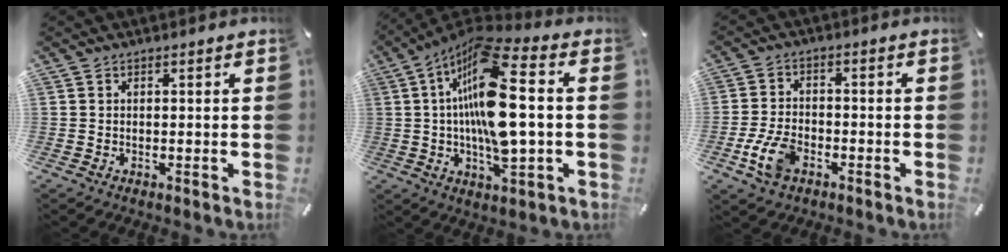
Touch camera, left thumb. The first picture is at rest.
{"total": 19.6, "force": [1.9, 6.1, 18.5], "torque": [-0.364, -0.008, 0.020]}
{"total": 8.1, "force": [-3.6, 4.7, 5.4], "torque": [-0.128, 0.009, -0.069]}